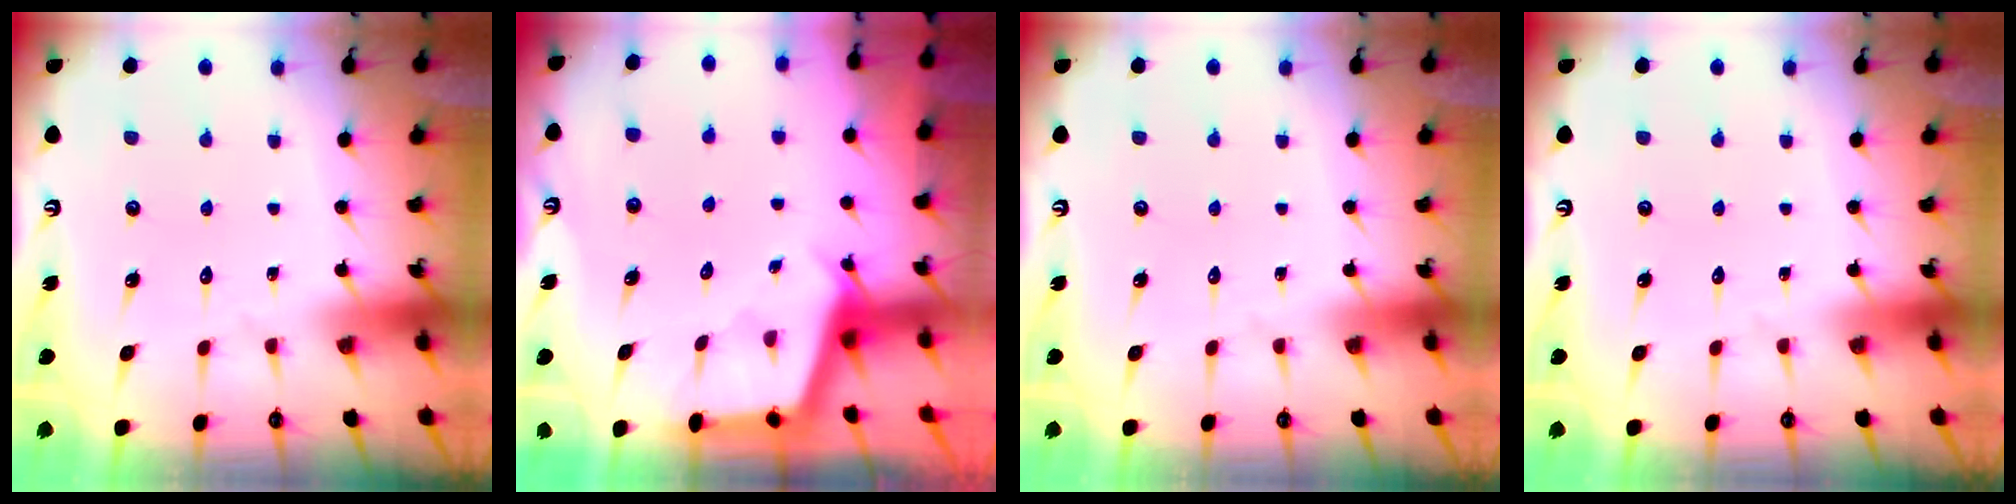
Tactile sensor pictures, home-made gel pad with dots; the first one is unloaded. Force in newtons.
{"total": 2.9, "press": 2.9, "slide": 0.3}
{"total": 0.0}
{"total": 0.0}